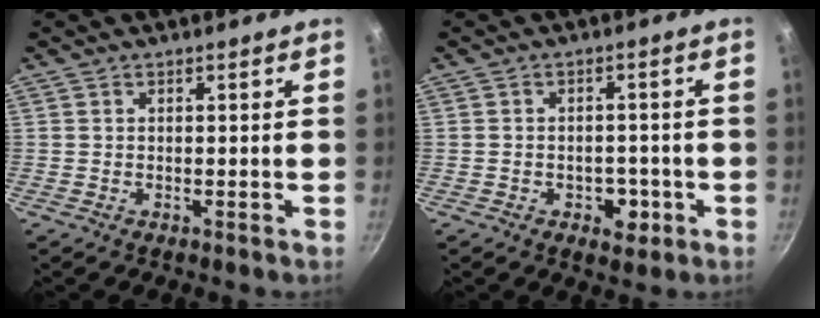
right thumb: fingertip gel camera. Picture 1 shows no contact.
{"total": 4.8, "force": [-1.8, 3.4, 2.9], "torque": [-0.020, 0.008, -0.019]}